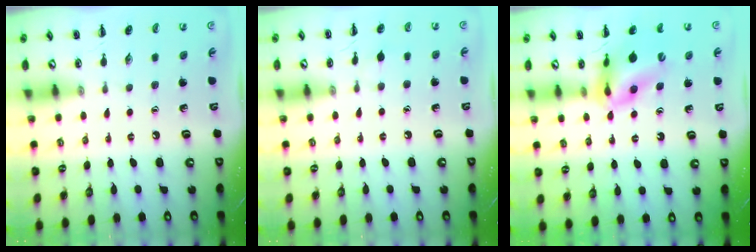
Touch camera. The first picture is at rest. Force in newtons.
{"total": 5.1, "press": 4.8, "slide": 1.5}
{"total": 10.5, "press": 10.0, "slide": 3.2}